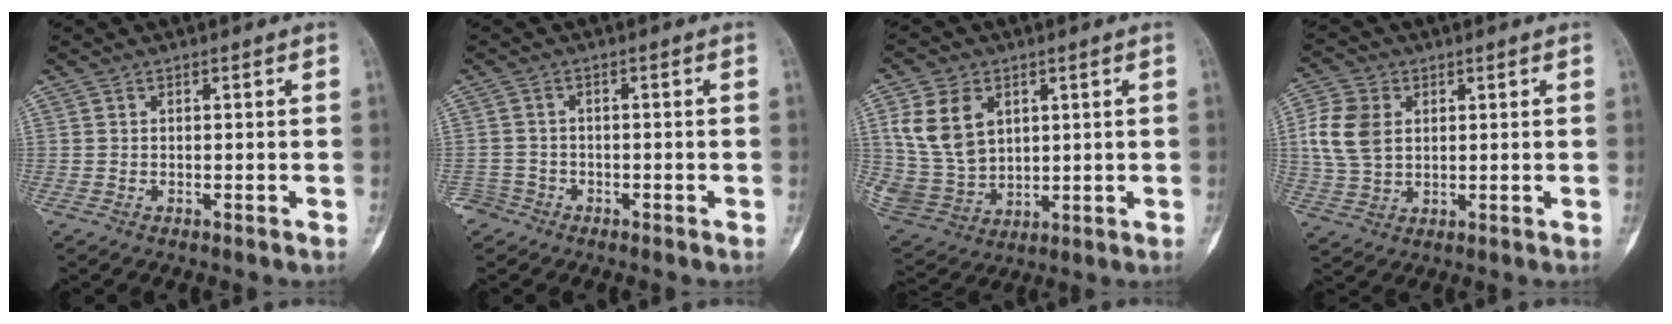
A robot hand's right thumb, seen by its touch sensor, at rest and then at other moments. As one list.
[{"total": 3.0, "force": [-1.8, 2.3, -0.2], "torque": [0.017, 0.015, -0.038]}, {"total": 13.3, "force": [4.3, 9.8, 7.9], "torque": [-0.129, -0.014, 0.101]}, {"total": 9.4, "force": [1.8, 6.8, 6.2], "torque": [-0.124, 0.003, 0.036]}]